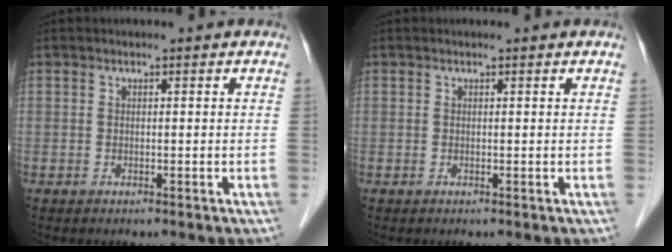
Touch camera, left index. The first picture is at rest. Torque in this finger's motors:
{"motor_torque": [0.08, -0.04, -0.01, 0.01]}